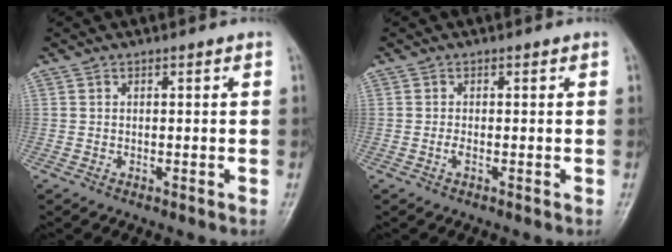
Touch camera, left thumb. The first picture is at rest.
{"total": 0.8, "force": [-0.1, 0.3, 0.8], "torque": [-0.015, 0.001, -0.001]}